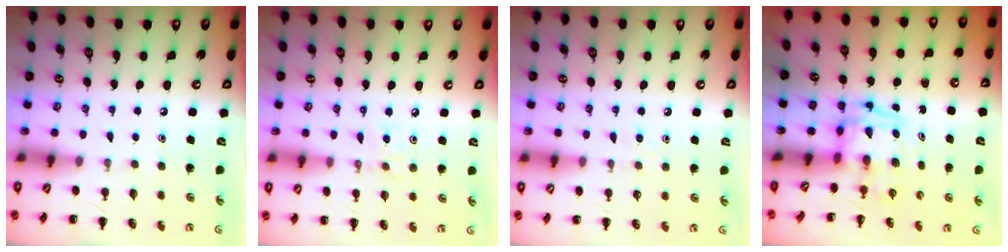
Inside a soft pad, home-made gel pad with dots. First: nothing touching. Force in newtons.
{"total": 5.4, "press": 5.1, "slide": 1.8}
{"total": 2.9, "press": 2.7, "slide": 1.1}
{"total": 3.3, "press": 3.3, "slide": 0.6}